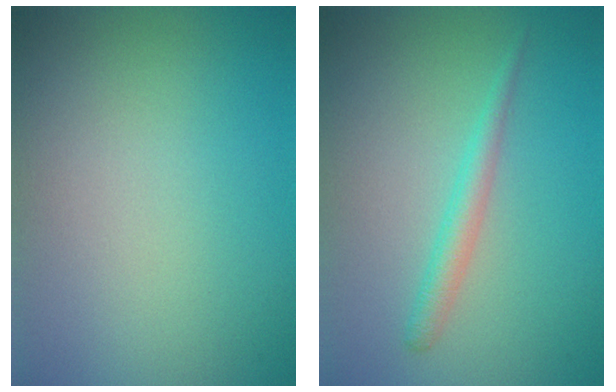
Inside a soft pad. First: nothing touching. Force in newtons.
{"total": 1.8, "press": 1.8, "slide": 0.0}